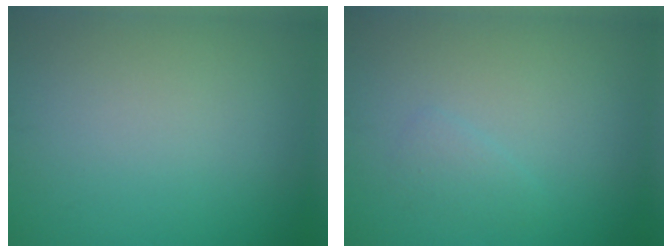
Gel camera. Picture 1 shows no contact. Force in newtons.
{"total": 1.1, "press": 1.1, "slide": 0.1}